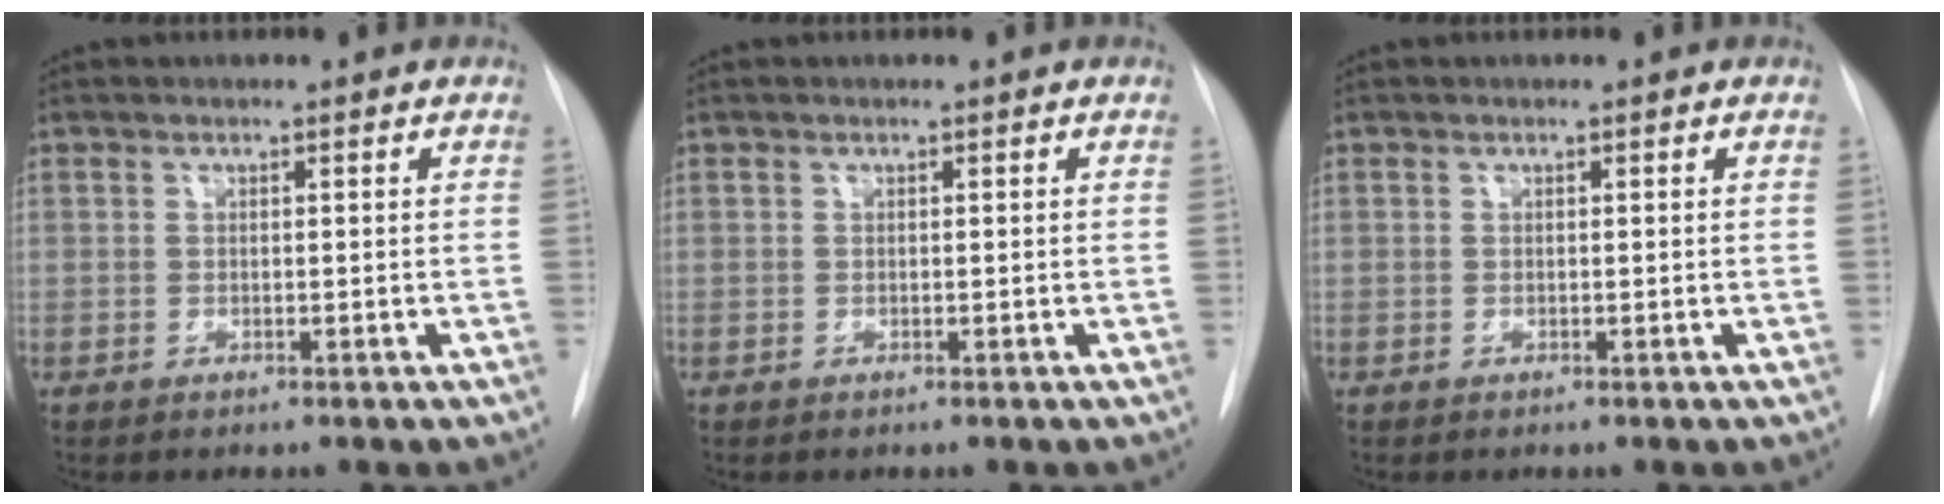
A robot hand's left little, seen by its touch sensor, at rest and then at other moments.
{"total": 0.0}
{"total": 0.0}